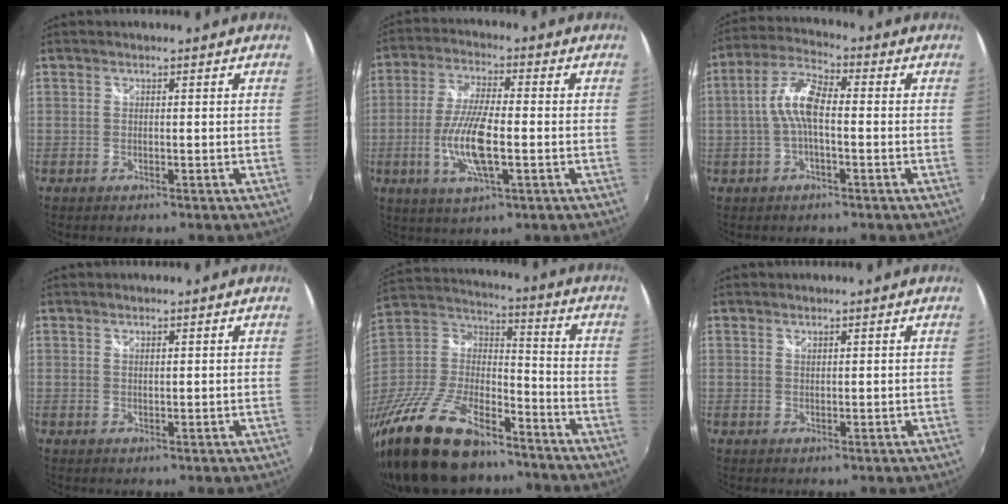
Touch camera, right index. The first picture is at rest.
{"total": 11.0, "force": [-2.4, 2.8, 10.4], "torque": [-0.210, -0.007, -0.048]}
{"total": 7.6, "force": [-0.8, 2.7, 7.1], "torque": [-0.152, 0.019, -0.018]}
{"total": 0.6, "force": [0.4, 0.3, 0.3], "torque": [-0.005, 0.000, 0.007]}
{"total": 28.9, "force": [-19.7, 12.7, 16.8], "torque": [-0.369, -0.018, -0.330]}
{"total": 0.6, "force": [0.5, 0.3, 0.2], "torque": [-0.002, 0.001, 0.008]}